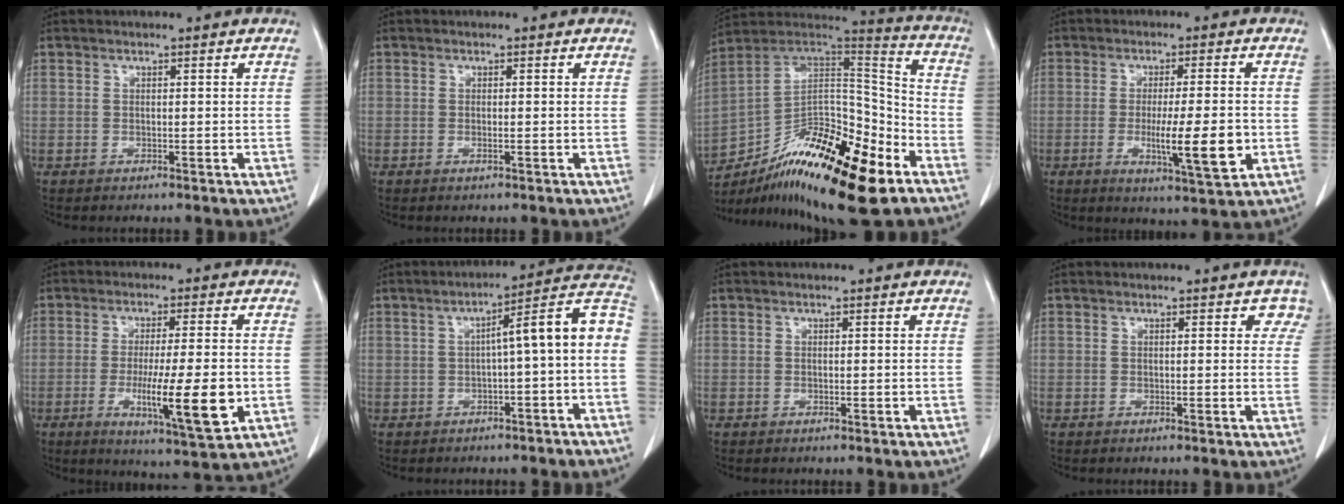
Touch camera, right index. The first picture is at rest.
{"total": 0.5, "force": [-0.1, 0.0, 0.5], "torque": [-0.010, 0.000, 0.003]}
{"total": 25.4, "force": [-14.4, 7.6, 19.5], "torque": [-0.305, 0.013, -0.233]}
{"total": 9.1, "force": [-1.9, 0.7, 8.8], "torque": [-0.137, -0.017, -0.026]}
{"total": 11.7, "force": [-2.6, 0.8, 11.4], "torque": [-0.183, -0.027, -0.038]}
{"total": 10.7, "force": [-1.1, 1.0, 10.6], "torque": [-0.142, 0.041, -0.020]}
{"total": 0.0}
{"total": 3.4, "force": [2.5, 1.8, 1.3], "torque": [0.006, 0.001, 0.012]}